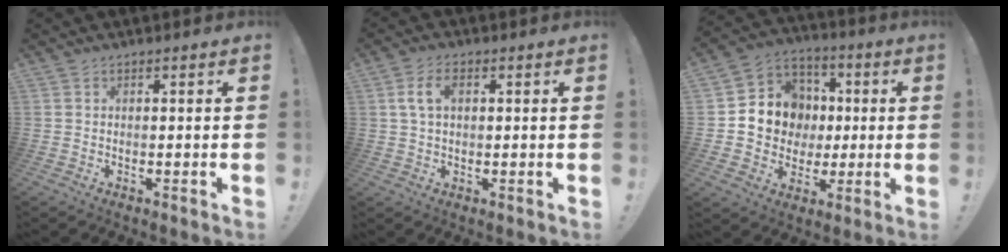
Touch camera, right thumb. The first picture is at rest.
{"total": 6.3, "force": [1.4, 3.8, 4.9], "torque": [-0.097, 0.008, 0.026]}
{"total": 12.1, "force": [0.1, 11.6, 3.6], "torque": [-0.041, 0.006, 0.022]}